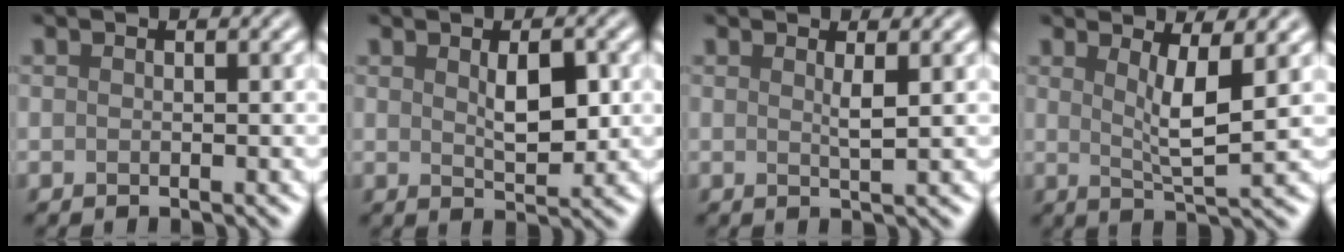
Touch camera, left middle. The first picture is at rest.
{"total": 3.1, "force": [0.7, 1.3, 2.7], "torque": [-0.051, -0.003, 0.015]}
{"total": 1.2, "force": [0.5, 0.1, 1.0], "torque": [-0.021, -0.004, 0.005]}
{"total": 3.8, "force": [1.2, 0.8, 3.5], "torque": [-0.064, -0.009, 0.023]}